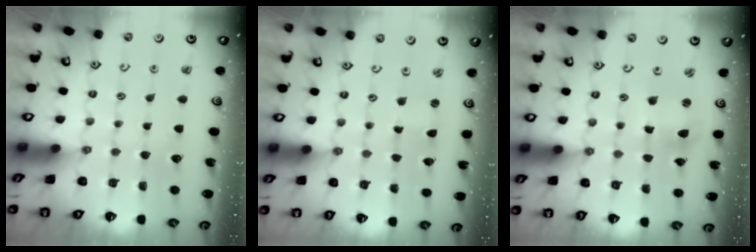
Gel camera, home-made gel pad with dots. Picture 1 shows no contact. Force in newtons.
{"total": 1.0, "press": 0.9, "slide": 0.1}
{"total": 4.7, "press": 4.6, "slide": 0.7}